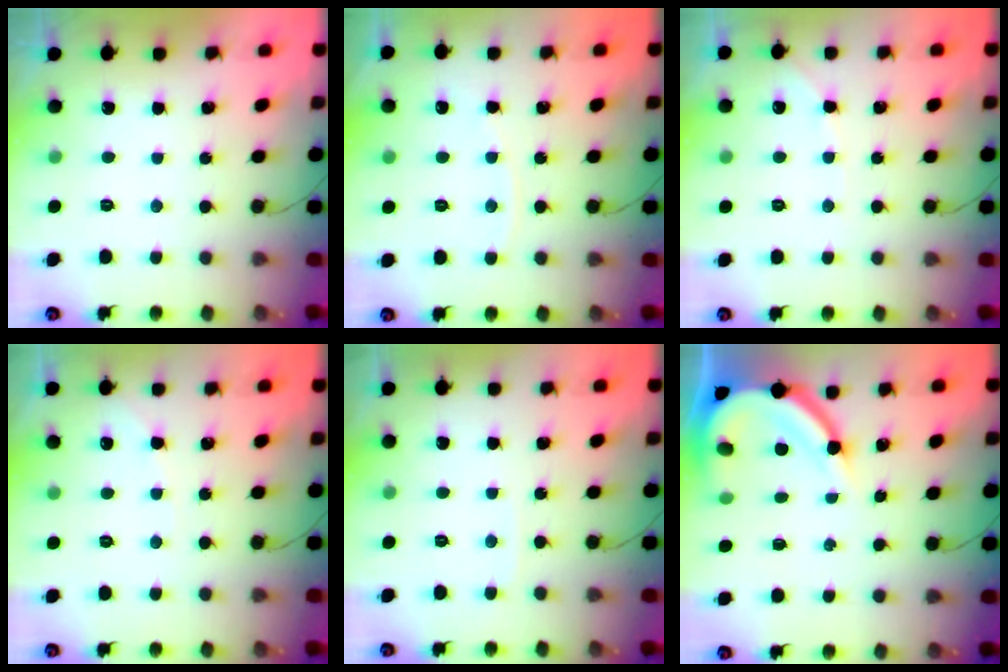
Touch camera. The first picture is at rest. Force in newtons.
{"total": 2.0, "press": 2.0, "slide": 0.4}
{"total": 4.7, "press": 4.6, "slide": 0.7}
{"total": 3.5, "press": 3.5, "slide": 0.4}
{"total": 2.0, "press": 2.0, "slide": 0.2}
{"total": 11.8, "press": 11.7, "slide": 1.3}